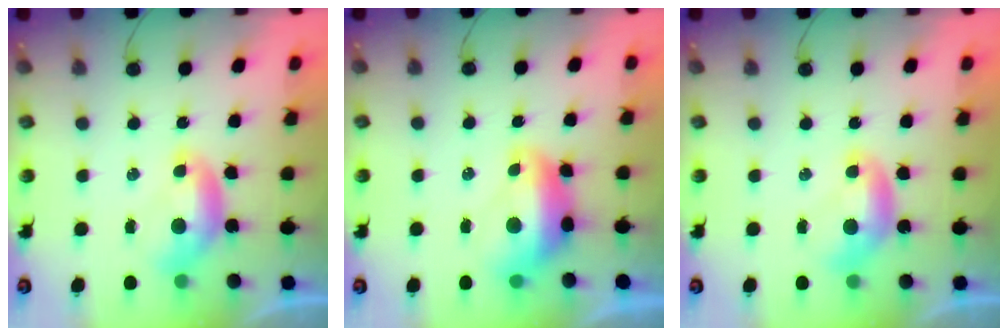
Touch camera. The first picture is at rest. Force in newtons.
{"total": 2.6, "press": 2.5, "slide": 0.7}
{"total": 0.0}